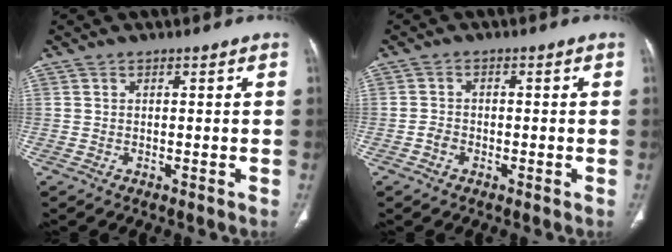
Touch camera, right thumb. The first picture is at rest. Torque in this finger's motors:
{"motor_torque": [0.41, 1.32, -0.04, -0.07, 0.00]}